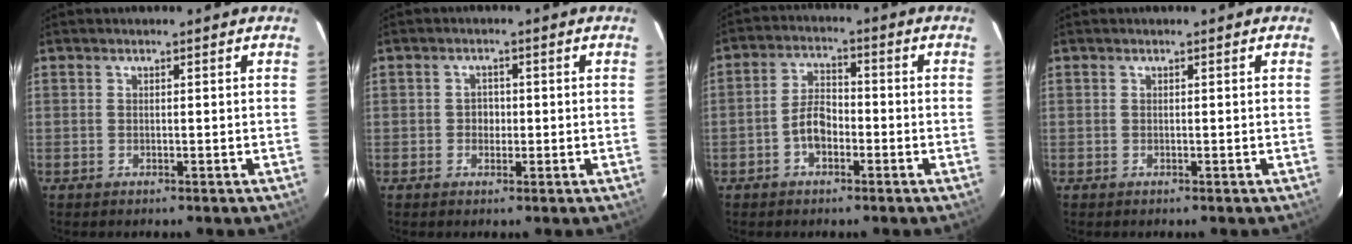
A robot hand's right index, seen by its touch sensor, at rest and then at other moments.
{"total": 2.1, "force": [-0.4, 1.9, 0.7], "torque": [-0.009, 0.006, -0.007]}
{"total": 5.3, "force": [-2.2, 3.0, 3.8], "torque": [-0.076, 0.015, -0.040]}
{"total": 0.0}